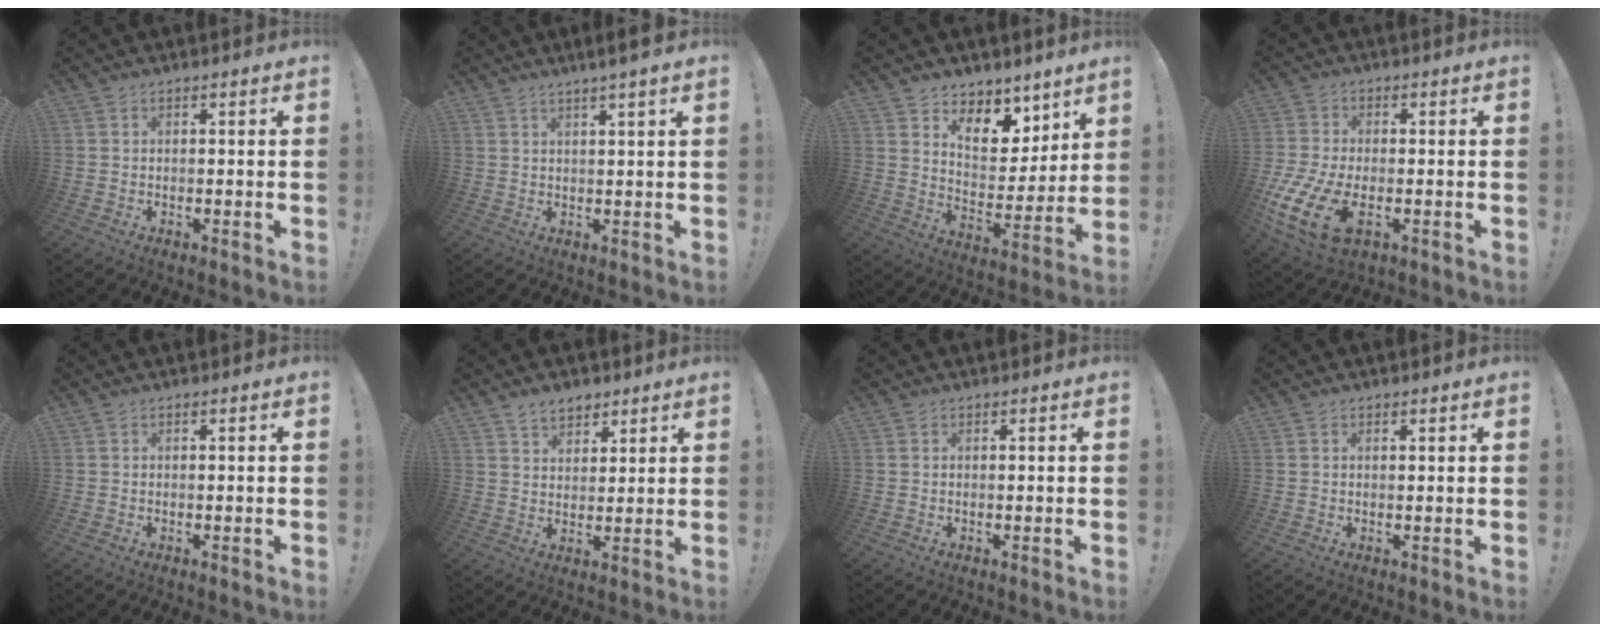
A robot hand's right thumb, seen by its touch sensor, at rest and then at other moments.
{"total": 3.5, "force": [2.4, -0.6, 2.5], "torque": [-0.036, -0.013, 0.036]}
{"total": 10.0, "force": [6.9, 6.3, 3.6], "torque": [-0.038, -0.062, 0.132]}
{"total": 15.0, "force": [-4.2, 8.2, 11.9], "torque": [-0.240, 0.005, -0.069]}
{"total": 0.0}
{"total": 6.1, "force": [4.4, 3.9, 1.7], "torque": [-0.012, -0.028, 0.081]}
{"total": 0.0}
{"total": 0.5, "force": [0.4, 0.2, 0.3], "torque": [0.004, -0.003, 0.006]}